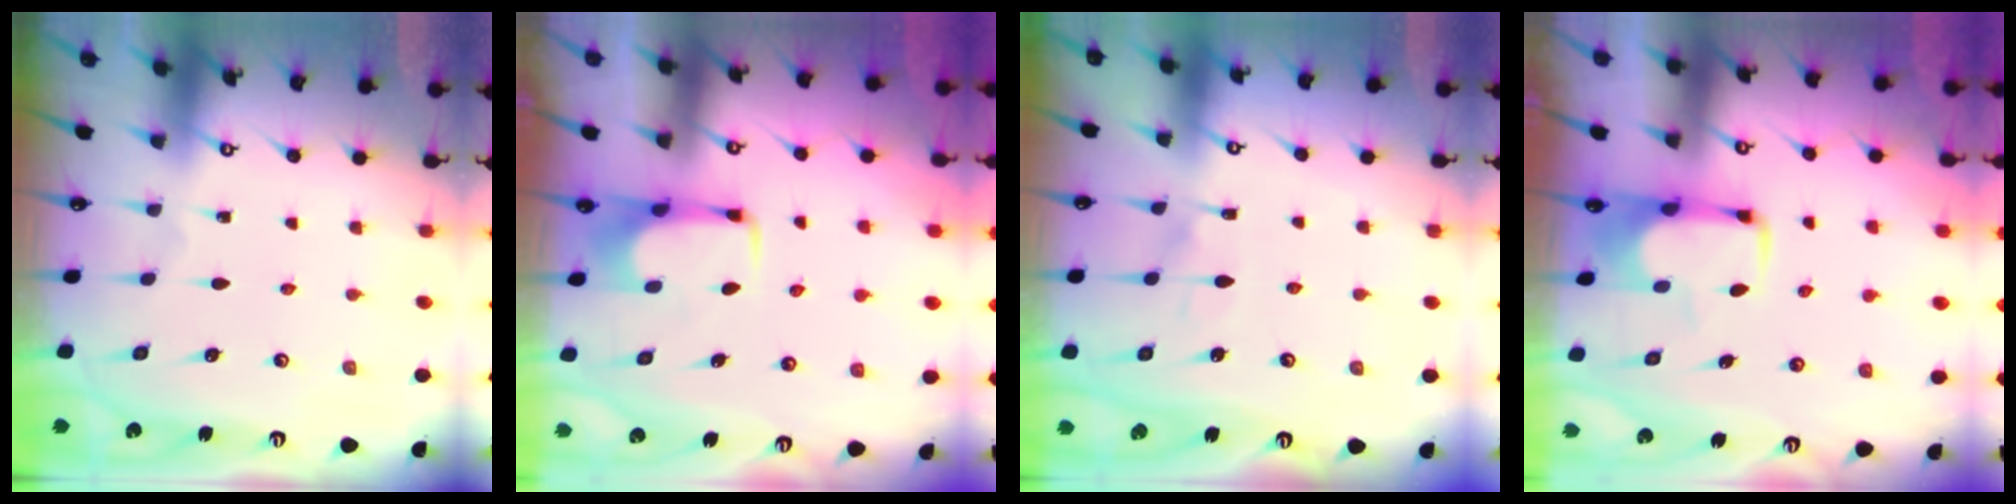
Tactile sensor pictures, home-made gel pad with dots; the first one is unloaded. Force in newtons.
{"total": 1.6, "press": 1.5, "slide": 0.4}
{"total": 5.6, "press": 5.6, "slide": 0.6}
{"total": 1.7, "press": 1.7, "slide": 0.4}